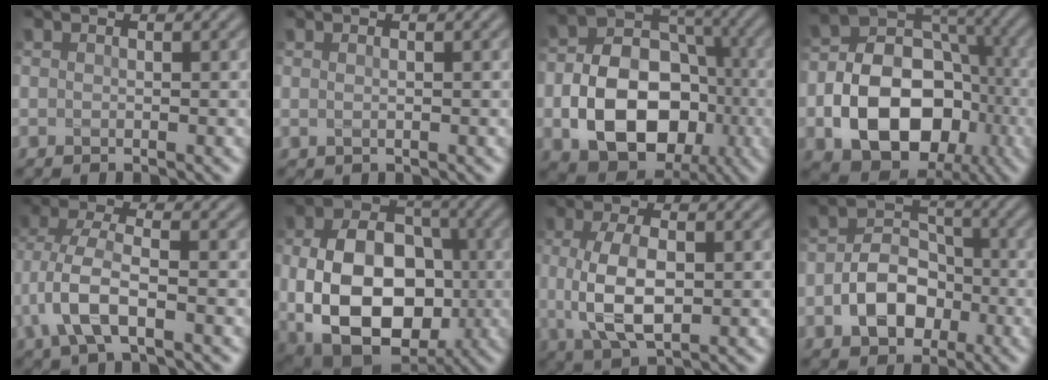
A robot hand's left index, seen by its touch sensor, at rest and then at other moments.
{"total": 0.6, "force": [0.3, 0.3, 0.4], "torque": [0.004, -0.003, 0.003]}
{"total": 10.9, "force": [-2.9, 8.0, 6.8], "torque": [-0.115, -0.005, -0.052]}
{"total": 12.1, "force": [-3.3, 8.8, 7.5], "torque": [-0.117, -0.003, -0.059]}
{"total": 5.4, "force": [-1.5, 2.5, 4.5], "torque": [-0.102, 0.010, -0.036]}
{"total": 13.5, "force": [-1.5, 9.9, 9.2], "torque": [-0.156, -0.024, -0.017]}
{"total": 5.7, "force": [0.3, 2.7, 5.1], "torque": [-0.112, -0.001, 0.005]}
{"total": 5.2, "force": [-1.6, 3.9, 3.1], "torque": [-0.049, 0.004, -0.030]}